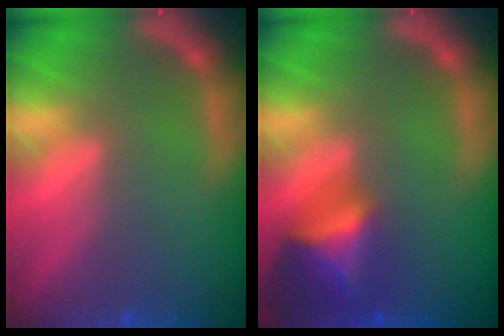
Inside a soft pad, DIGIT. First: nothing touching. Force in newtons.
{"total": 4.9}